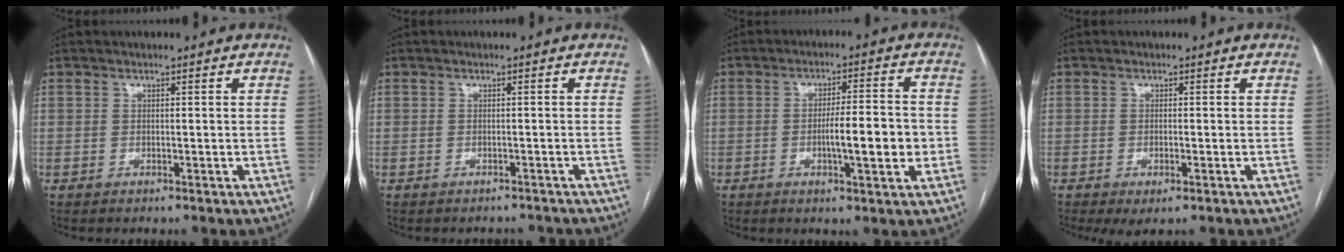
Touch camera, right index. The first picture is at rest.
{"total": 2.6, "force": [-2.3, 1.1, -0.4], "torque": [0.009, 0.005, -0.031]}
{"total": 8.2, "force": [-1.6, 1.1, 7.9], "torque": [-0.125, 0.006, -0.025]}
{"total": 2.8, "force": [-1.2, 0.6, 2.5], "torque": [-0.041, -0.008, -0.013]}